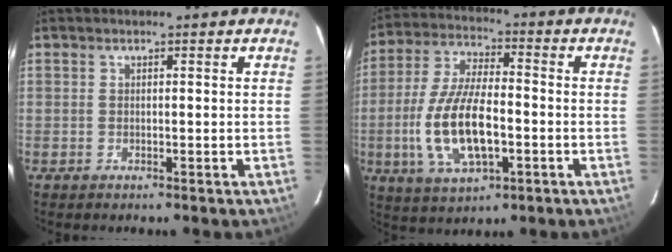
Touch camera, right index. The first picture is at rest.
{"total": 14.9, "force": [-3.5, 6.1, 13.2], "torque": [-0.277, -0.006, -0.060]}